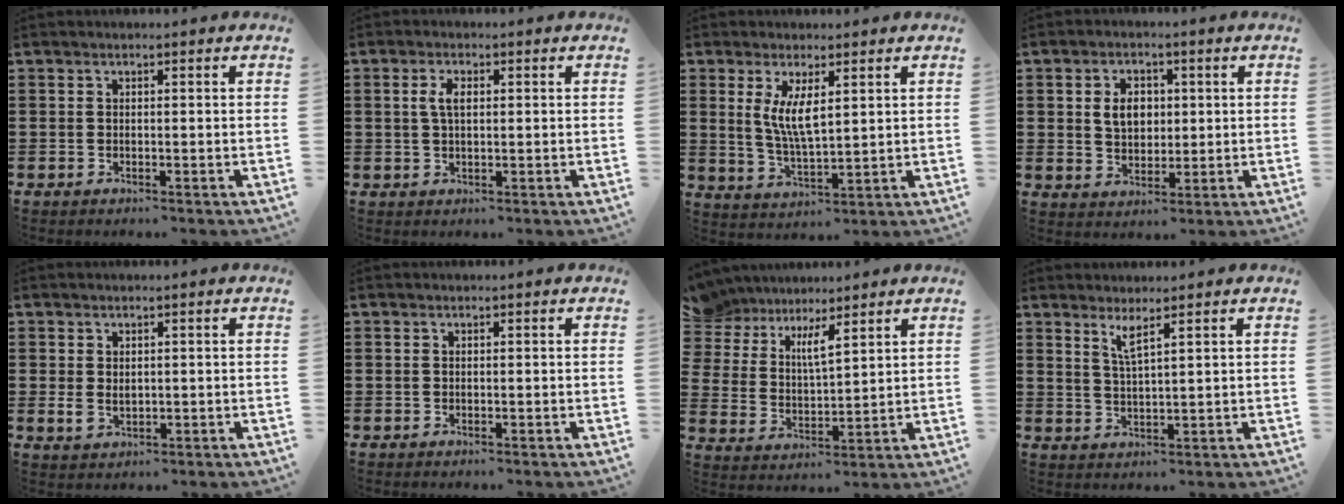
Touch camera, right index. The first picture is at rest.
{"total": 3.1, "force": [0.6, 1.4, 2.7], "torque": [-0.058, 0.008, 0.008]}
{"total": 5.9, "force": [1.7, 1.8, 5.3], "torque": [-0.108, 0.000, 0.030]}
{"total": 4.7, "force": [0.8, 3.5, 3.1], "torque": [-0.063, 0.009, 0.009]}
{"total": 2.0, "force": [0.6, 1.3, 1.3], "torque": [-0.027, 0.004, 0.011]}
{"total": 0.0}
{"total": 6.5, "force": [5.7, 2.1, 2.1], "torque": [-0.066, -0.018, 0.106]}
{"total": 2.6, "force": [2.3, -0.2, 1.2], "torque": [-0.028, 0.000, 0.043]}